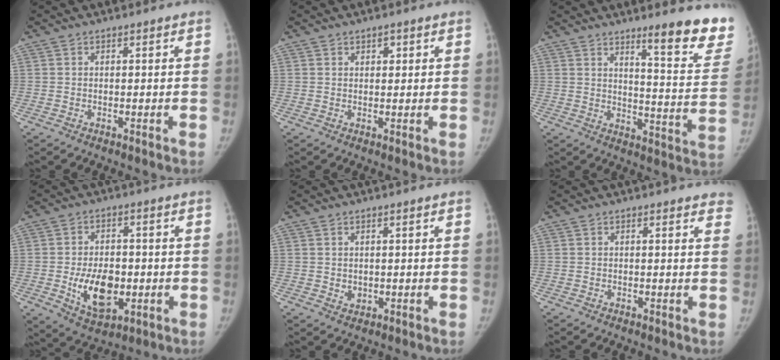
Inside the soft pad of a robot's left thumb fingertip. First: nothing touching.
{"total": 1.7, "force": [0.9, 1.1, 0.9], "torque": [-0.003, -0.003, 0.013]}
{"total": 16.0, "force": [11.6, 2.7, 10.6], "torque": [-0.098, -0.093, 0.155]}
{"total": 11.7, "force": [-2.1, 7.4, 8.9], "torque": [-0.119, -0.004, -0.022]}
{"total": 1.6, "force": [0.3, 1.4, 0.8], "torque": [-0.011, -0.004, 0.012]}
{"total": 2.9, "force": [2.4, 0.9, 1.4], "torque": [0.002, -0.003, 0.014]}